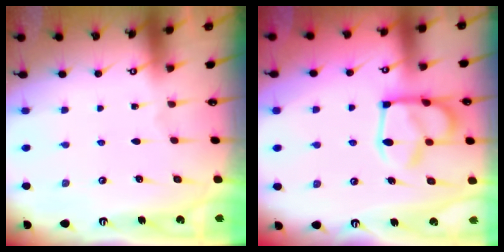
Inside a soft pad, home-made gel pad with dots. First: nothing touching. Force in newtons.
{"total": 9.2, "press": 9.0, "slide": 1.7}